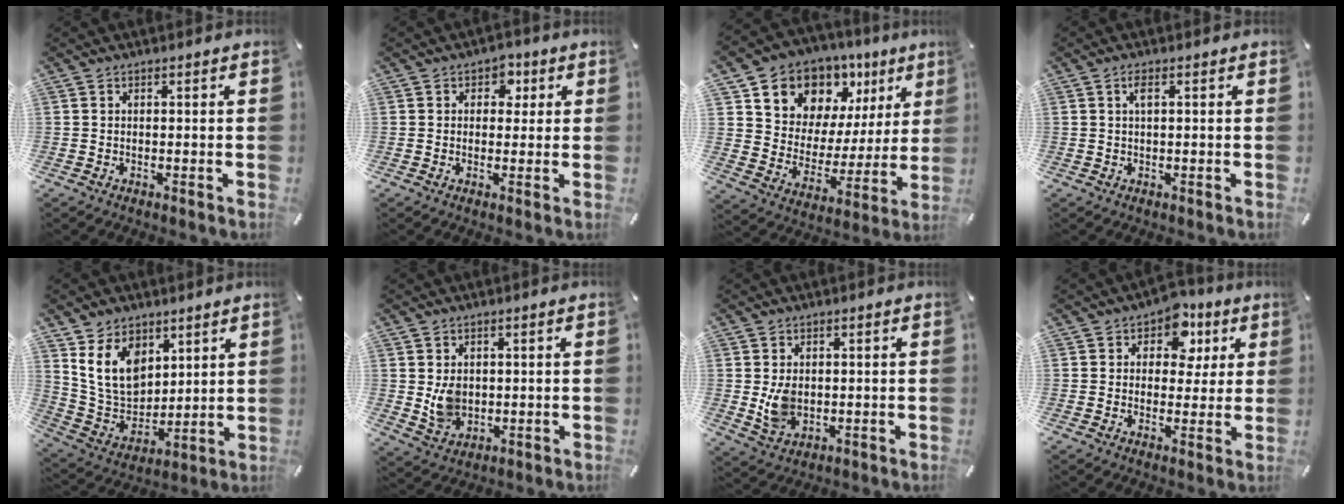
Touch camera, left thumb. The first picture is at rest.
{"total": 3.9, "force": [0.9, 3.3, 1.9], "torque": [-0.010, -0.001, 0.007]}
{"total": 11.8, "force": [8.7, 7.8, 1.5], "torque": [-0.037, -0.087, 0.156]}
{"total": 1.9, "force": [0.6, 0.4, 1.7], "torque": [-0.035, 0.004, 0.008]}
{"total": 13.3, "force": [6.0, 10.1, 6.2], "torque": [-0.142, -0.032, 0.120]}
{"total": 5.9, "force": [0.9, 5.1, 2.8], "torque": [-0.054, -0.008, 0.012]}
{"total": 6.0, "force": [0.4, 4.5, 3.9], "torque": [-0.076, -0.013, 0.002]}
{"total": 8.9, "force": [3.3, 6.8, 4.7], "torque": [-0.055, -0.010, 0.053]}